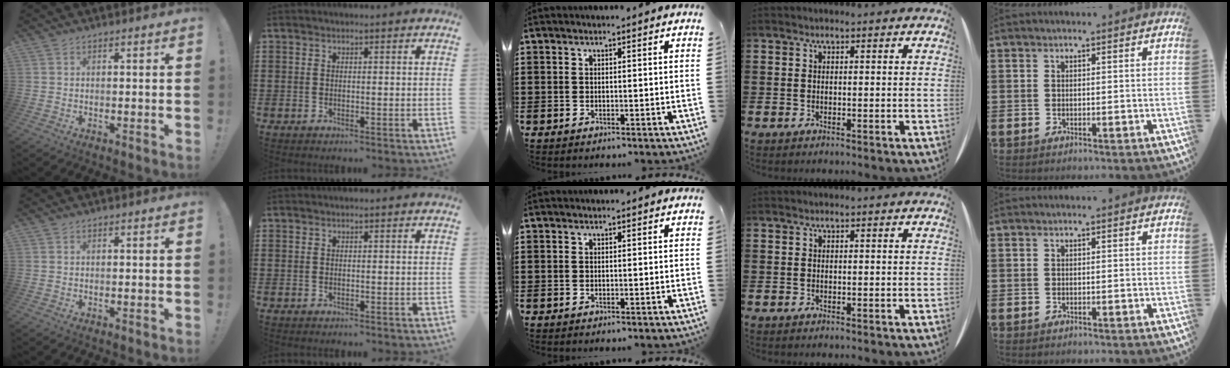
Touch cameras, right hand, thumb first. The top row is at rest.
{}